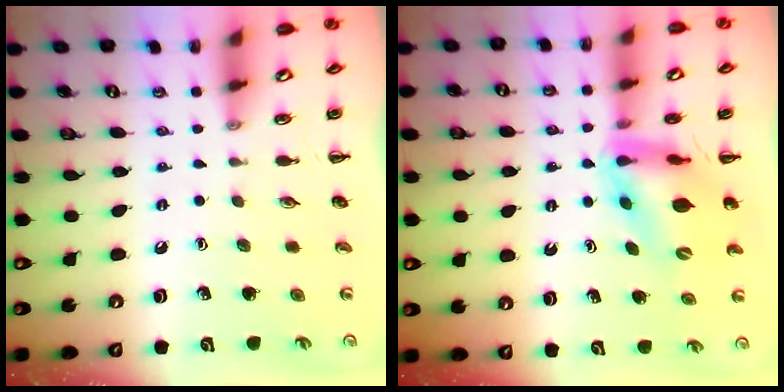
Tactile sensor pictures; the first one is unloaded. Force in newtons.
{"total": 13.1, "press": 12.5, "slide": 3.8}